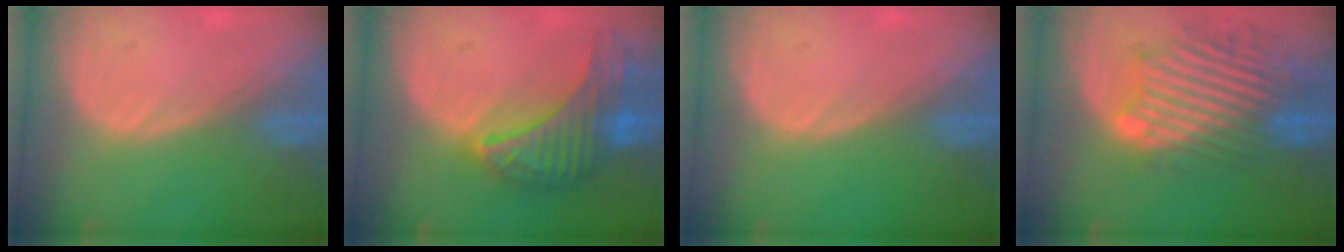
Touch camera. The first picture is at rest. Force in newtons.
{"total": 10.0, "press": 10.0, "slide": 0.5}
{"total": 0.0}
{"total": 11.9, "press": 10.7, "slide": 5.3}